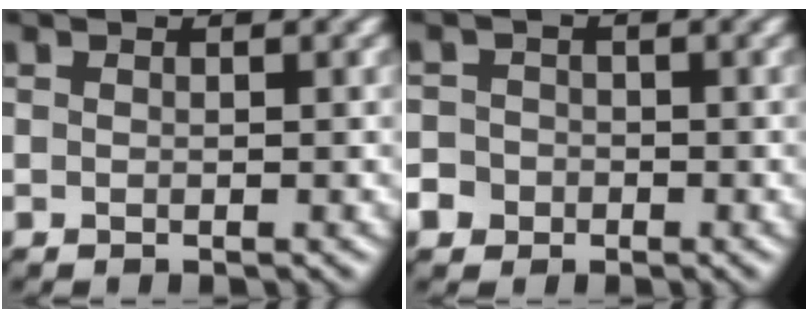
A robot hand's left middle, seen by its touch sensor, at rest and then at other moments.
{"total": 3.4, "force": [-1.6, 2.9, 0.7], "torque": [-0.002, 0.001, -0.041]}